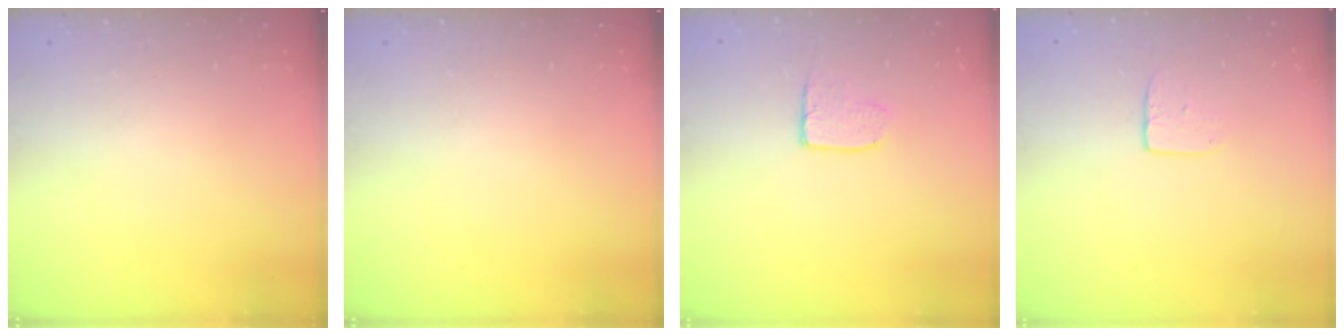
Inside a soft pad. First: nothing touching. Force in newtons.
{"total": 0.0}
{"total": 6.3, "press": 6.2, "slide": 0.5}
{"total": 5.8, "press": 5.7, "slide": 0.6}